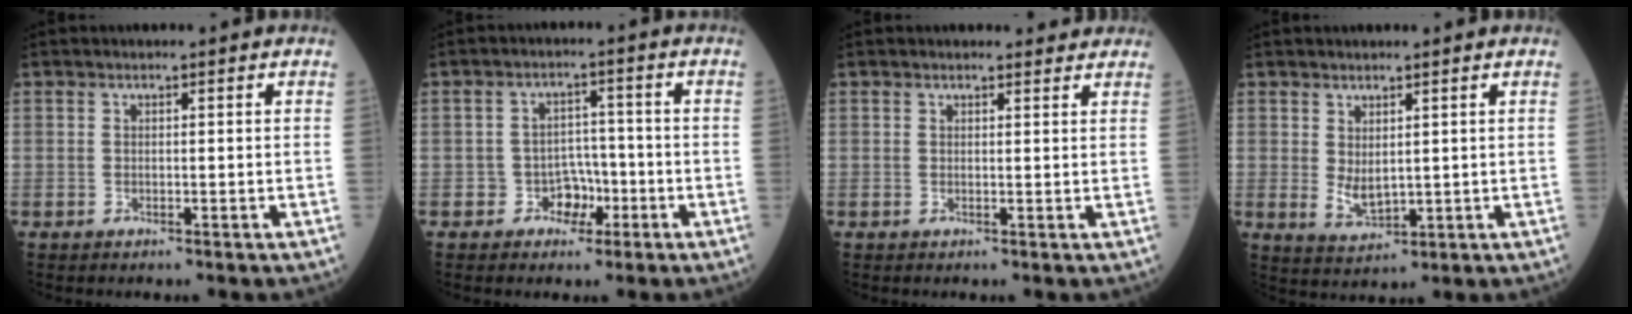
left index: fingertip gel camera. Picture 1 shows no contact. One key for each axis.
{"total": 3.9, "fx": -1.8, "fy": 3.3, "fz": 1.1, "tx": -0.010, "ty": 0.012, "tz": -0.026}
{"total": 2.8, "fx": 2.7, "fy": 0.7, "fz": 0.4, "tx": -0.009, "ty": 0.002, "tz": 0.025}
{"total": 3.7, "fx": 0.9, "fy": 1.7, "fz": 3.1, "tx": -0.070, "ty": -0.002, "tz": 0.031}